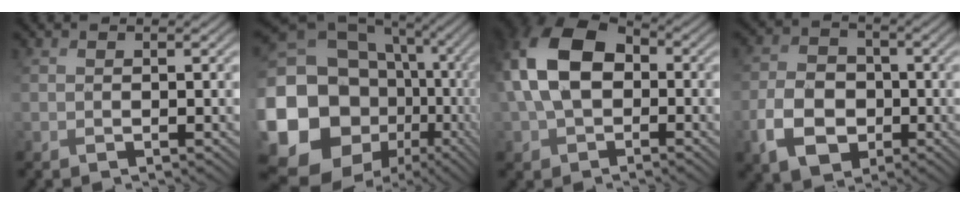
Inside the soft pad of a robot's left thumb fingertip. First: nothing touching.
{"total": 24.6, "force": [-3.4, 20.8, 12.6], "torque": [-0.332, -0.021, -0.061]}
{"total": 13.0, "force": [0.4, 8.8, 9.6], "torque": [-0.220, 0.009, -0.008]}
{"total": 7.7, "force": [-2.8, 5.8, 4.3], "torque": [-0.096, -0.010, -0.062]}